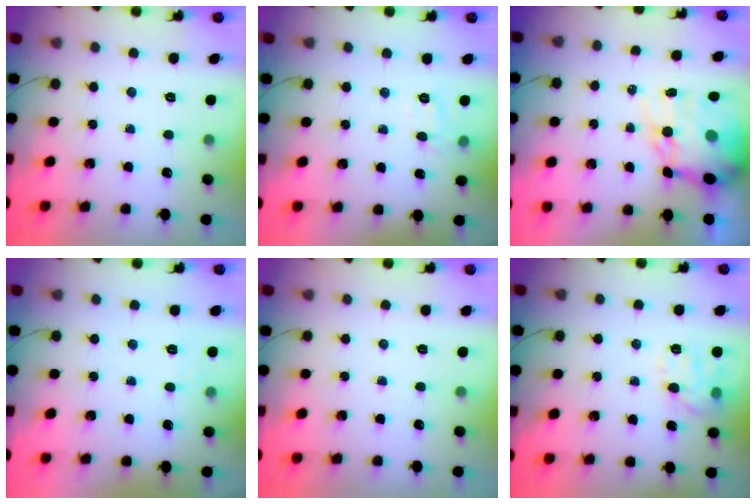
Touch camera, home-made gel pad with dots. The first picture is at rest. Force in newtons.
{"total": 6.5, "press": 6.3, "slide": 1.4}
{"total": 13.4, "press": 12.9, "slide": 3.6}
{"total": 3.6, "press": 3.5, "slide": 1.1}
{"total": 0.0}
{"total": 11.1, "press": 11.1, "slide": 0.4}